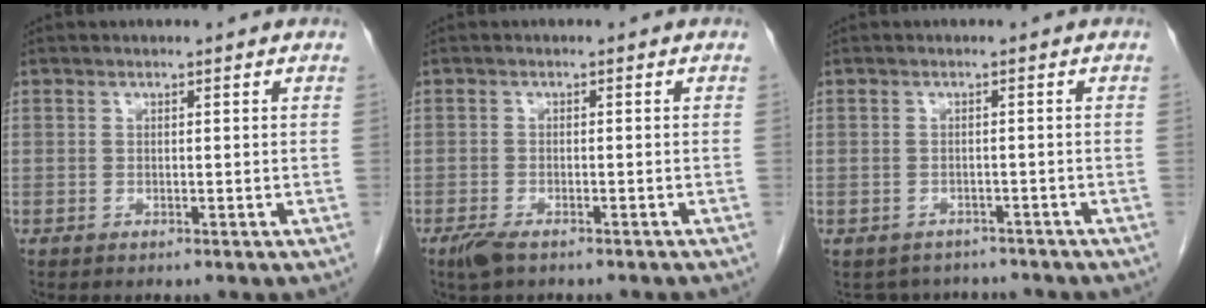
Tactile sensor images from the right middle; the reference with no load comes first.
{"total": 4.3, "force": [-3.3, 1.2, 2.5], "torque": [-0.044, -0.008, -0.048]}
{"total": 5.4, "force": [-4.8, 2.4, 0.1], "torque": [0.008, 0.008, -0.058]}